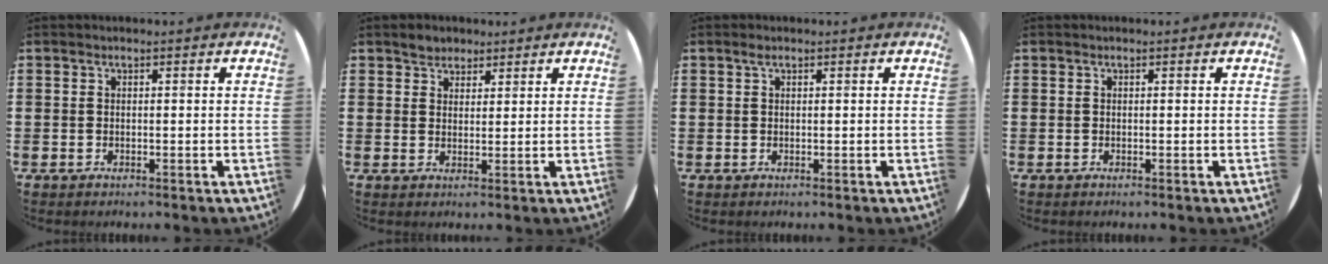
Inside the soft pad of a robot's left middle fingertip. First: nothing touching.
{"total": 2.3, "force": [2.0, 1.1, 0.0], "torque": [0.004, 0.001, 0.039]}
{"total": 0.7, "force": [0.4, 0.4, 0.3], "torque": [-0.001, 0.000, 0.006]}
{"total": 0.0}